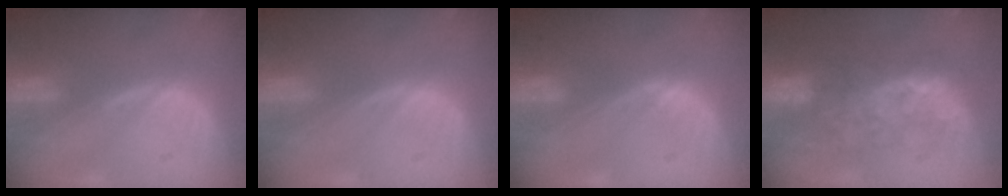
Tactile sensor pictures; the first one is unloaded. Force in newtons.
{"total": 0.0}
{"total": 0.9, "press": 0.9, "slide": 0.3}
{"total": 8.7, "press": 8.3, "slide": 2.5}